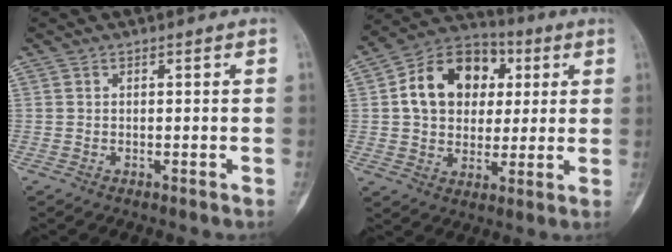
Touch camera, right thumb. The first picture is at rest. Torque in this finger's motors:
{"motor_torque": [0.89, 1.33, 0.24, -0.10, 0.11]}